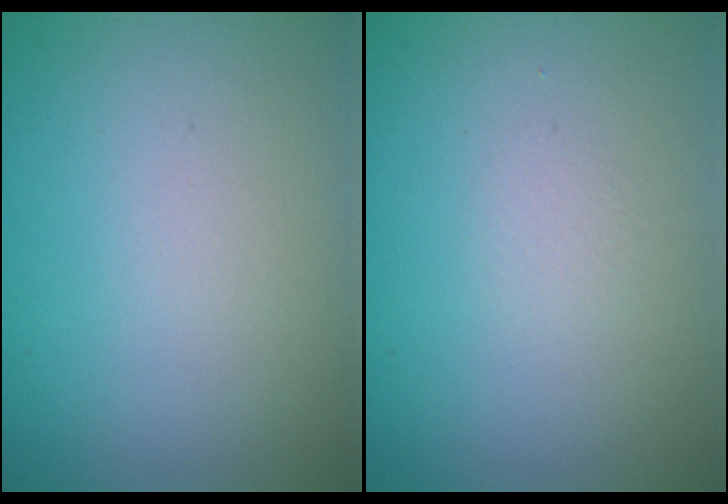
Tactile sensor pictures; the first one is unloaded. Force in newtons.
{"total": 0.5, "press": 0.5, "slide": 0.1}